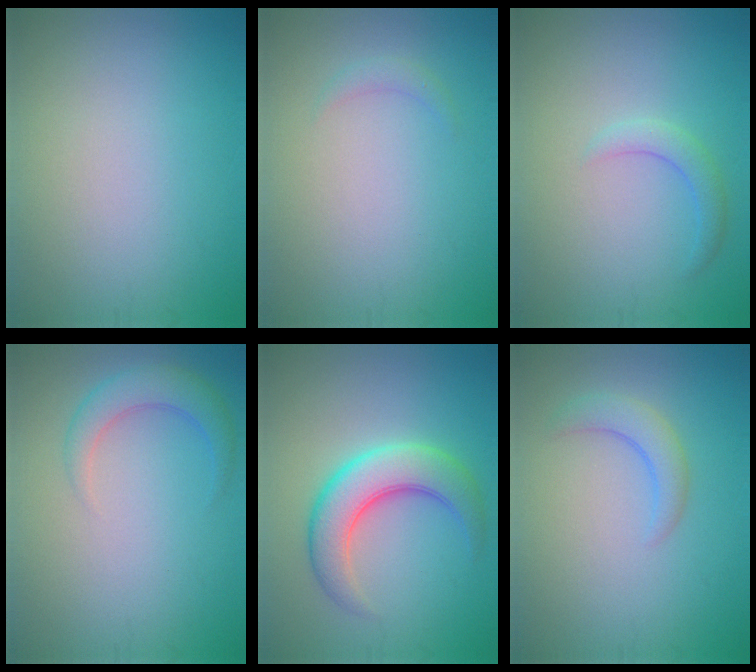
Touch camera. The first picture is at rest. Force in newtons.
{"total": 0.9, "press": 0.9, "slide": 0.0}
{"total": 1.7, "press": 1.7, "slide": 0.1}
{"total": 2.9, "press": 2.9, "slide": 0.2}
{"total": 5.9, "press": 5.9, "slide": 0.3}
{"total": 2.3, "press": 2.3, "slide": 0.4}